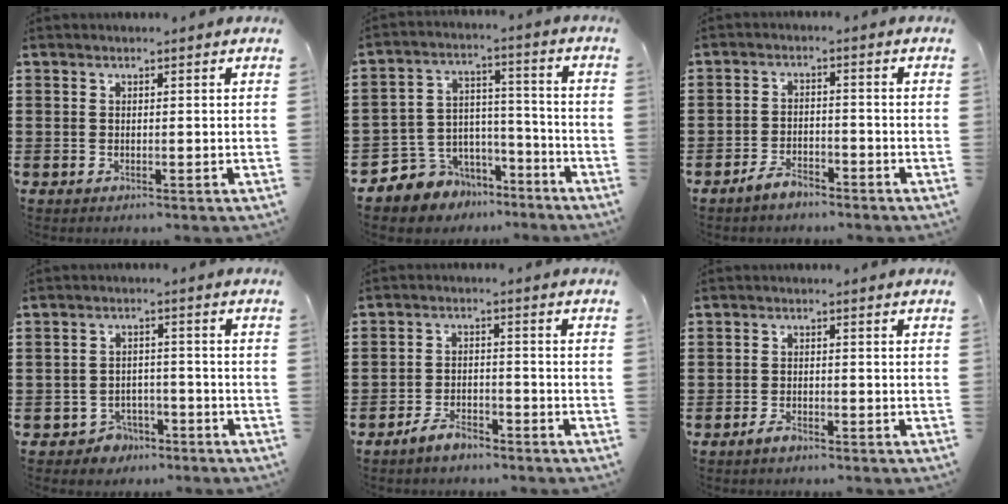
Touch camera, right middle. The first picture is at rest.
{"total": 6.2, "force": [-5.0, 3.7, -0.7], "torque": [-0.011, 0.007, -0.100]}
{"total": 3.5, "force": [-3.2, 1.1, 1.0], "torque": [-0.025, 0.005, -0.065]}
{"total": 3.3, "force": [-3.0, 1.5, 0.1], "torque": [-0.013, 0.004, -0.063]}
{"total": 3.9, "force": [-3.5, 1.2, 1.1], "torque": [-0.026, 0.007, -0.071]}
{"total": 1.9, "force": [-1.5, 0.8, 0.7], "torque": [-0.015, -0.001, -0.030]}